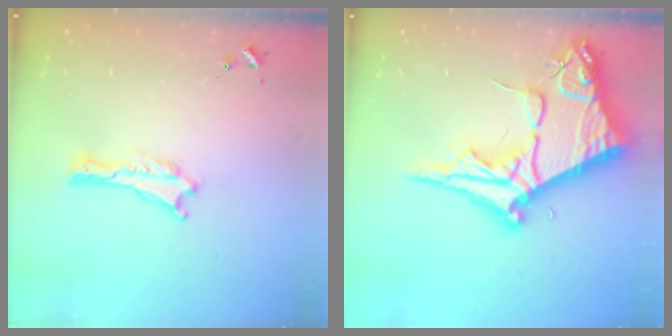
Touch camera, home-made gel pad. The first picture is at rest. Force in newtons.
{"total": 16.1, "press": 16.1, "slide": 1.6}